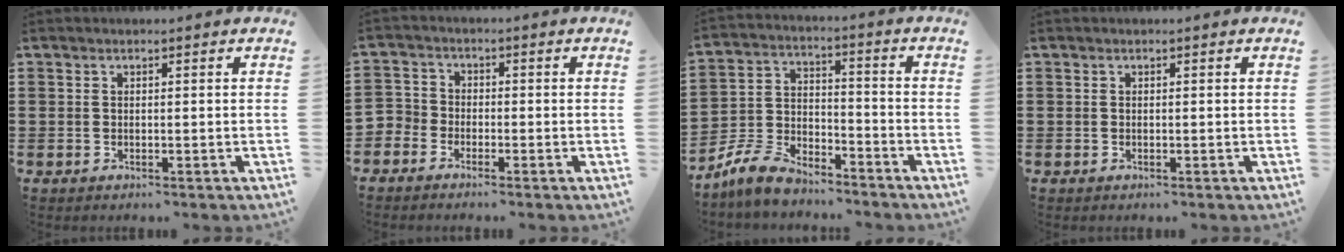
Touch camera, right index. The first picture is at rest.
{"total": 2.6, "force": [-2.1, 1.6, 0.0], "torque": [-0.019, 0.001, -0.051]}
{"total": 8.0, "force": [-7.3, 2.1, 2.5], "torque": [-0.061, 0.020, -0.146]}
{"total": 0.0}